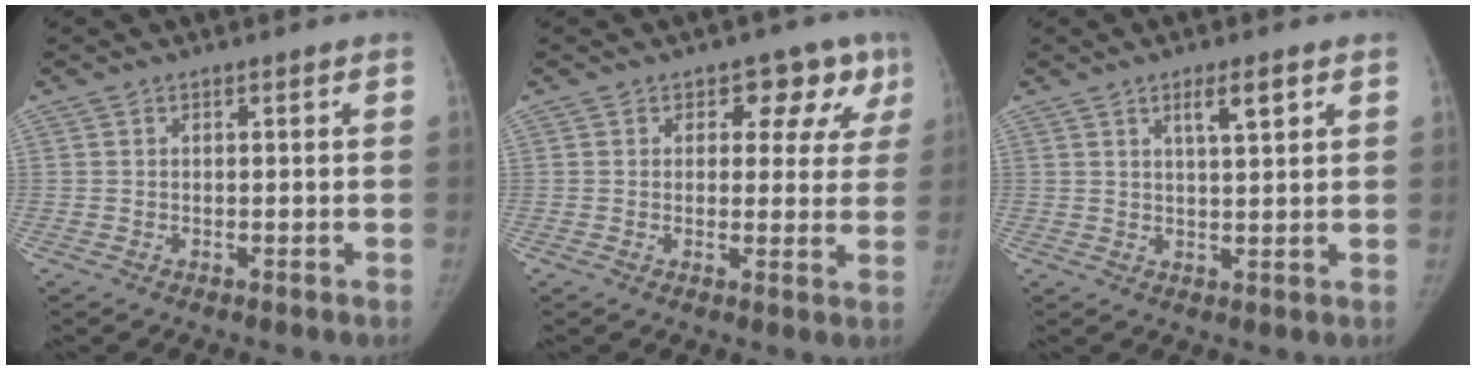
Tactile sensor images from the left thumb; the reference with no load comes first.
{"total": 7.9, "force": [3.6, 5.3, 4.6], "torque": [0.000, -0.007, 0.036]}
{"total": 4.5, "force": [2.3, 1.0, 3.7], "torque": [-0.061, -0.011, 0.042]}